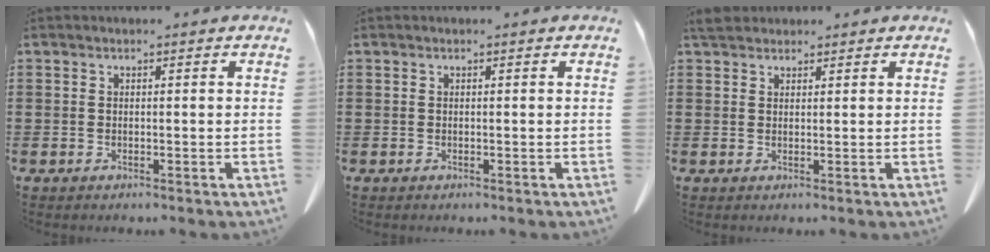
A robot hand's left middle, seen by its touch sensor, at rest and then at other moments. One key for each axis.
{"total": 0.0}
{"total": 2.9, "fx": 2.5, "fy": 1.2, "fz": 1.1, "tx": -0.030, "ty": 0.004, "tz": 0.049}